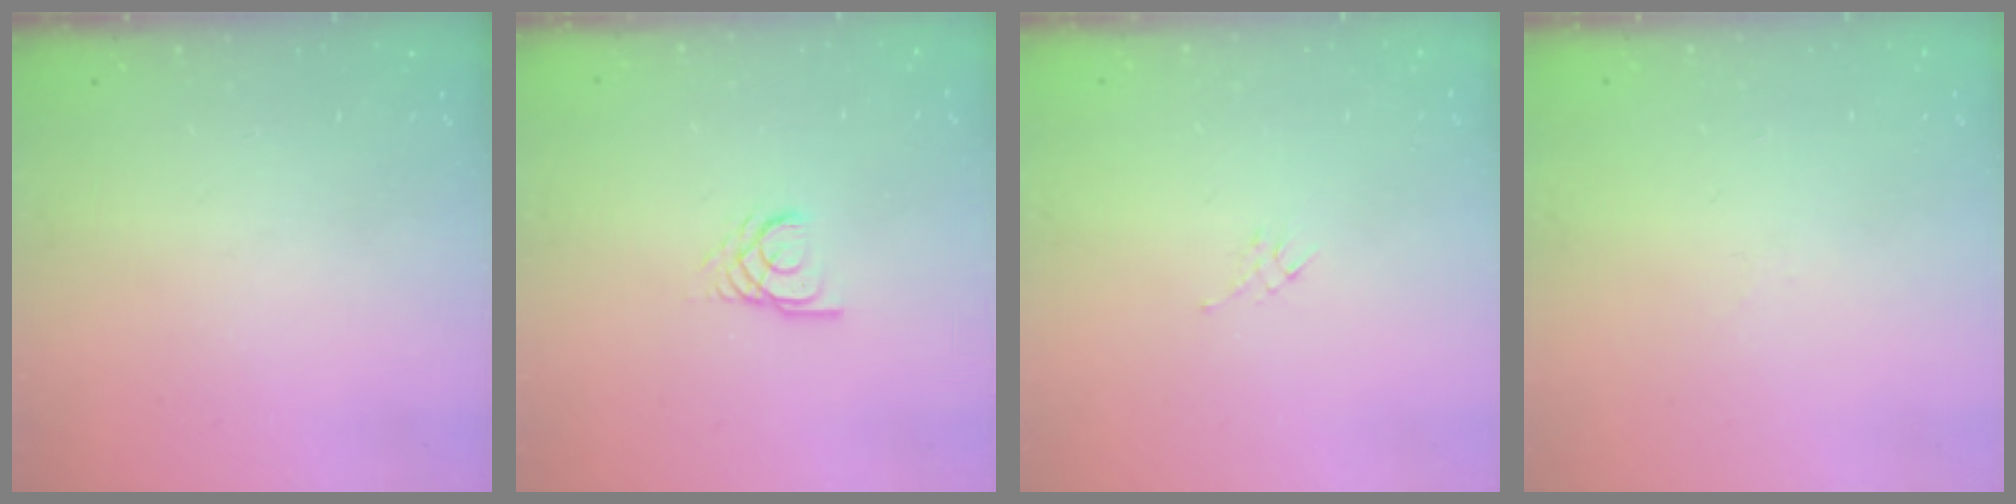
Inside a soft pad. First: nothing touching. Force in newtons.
{"total": 2.8, "press": 2.8, "slide": 0.1}
{"total": 3.5, "press": 3.4, "slide": 0.8}
{"total": 2.0, "press": 1.9, "slide": 0.5}